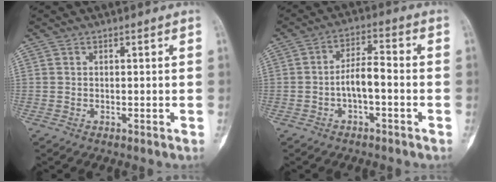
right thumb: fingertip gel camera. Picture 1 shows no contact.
{"total": 5.9, "force": [-1.6, 2.3, 5.2], "torque": [-0.089, 0.032, -0.032]}